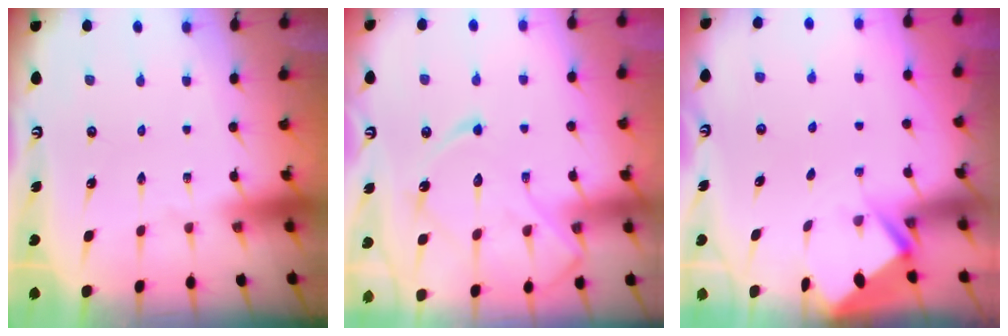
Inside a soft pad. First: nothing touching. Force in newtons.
{"total": 14.0, "press": 13.9, "slide": 1.1}
{"total": 3.0, "press": 3.0, "slide": 0.4}